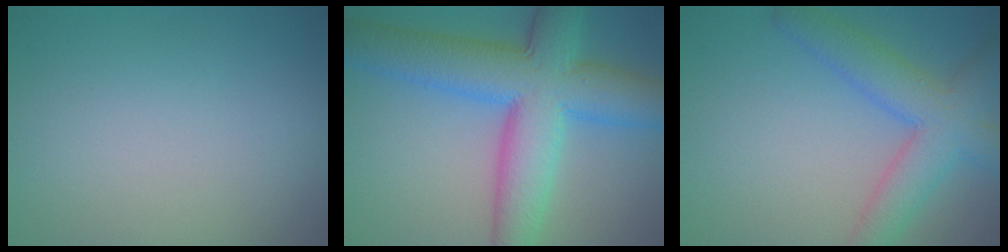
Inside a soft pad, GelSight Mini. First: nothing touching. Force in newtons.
{"total": 10.7, "press": 10.7, "slide": 0.3}
{"total": 5.7, "press": 5.7, "slide": 0.2}